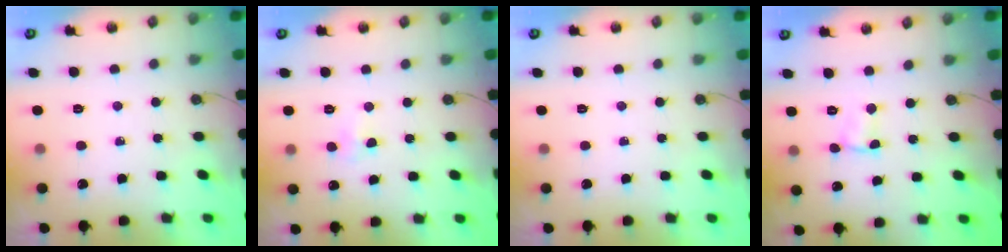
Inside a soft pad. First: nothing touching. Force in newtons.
{"total": 5.0, "press": 3.6, "slide": 3.5}
{"total": 0.0}
{"total": 3.0, "press": 1.3, "slide": 2.7}